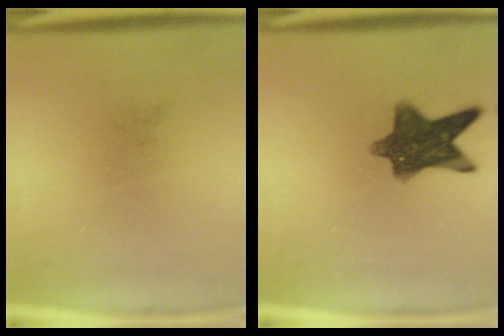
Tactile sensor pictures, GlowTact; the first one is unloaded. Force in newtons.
{"total": 10.1}